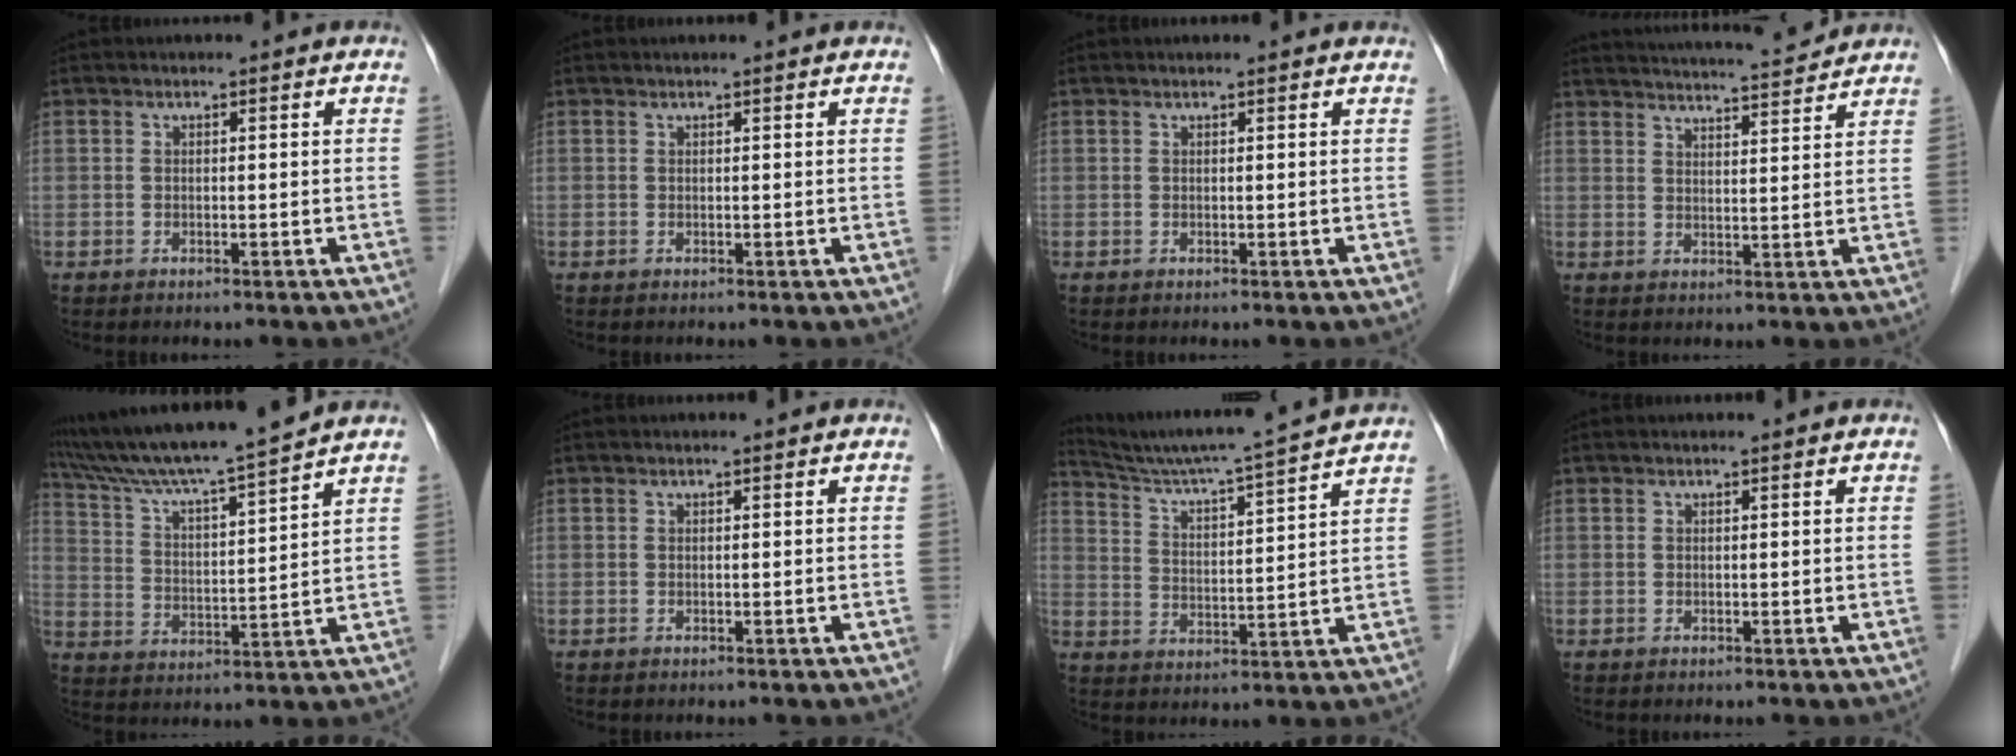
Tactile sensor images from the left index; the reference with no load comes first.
{"total": 1.7, "force": [1.6, 0.0, 0.6], "torque": [-0.010, 0.012, 0.020]}
{"total": 2.6, "force": [2.5, 0.2, 0.9], "torque": [-0.014, 0.016, 0.025]}
{"total": 12.7, "force": [12.1, 0.4, 3.8], "torque": [-0.063, 0.008, 0.168]}
{"total": 14.8, "force": [13.1, -1.3, 6.6], "torque": [-0.124, 0.010, 0.224]}
{"total": 0.8, "force": [0.7, -0.1, 0.3], "torque": [-0.006, 0.007, 0.014]}
{"total": 14.6, "force": [13.6, -2.2, 4.7], "torque": [-0.095, -0.020, 0.206]}
{"total": 1.1, "force": [1.1, -0.1, 0.4], "torque": [-0.006, 0.009, 0.019]}